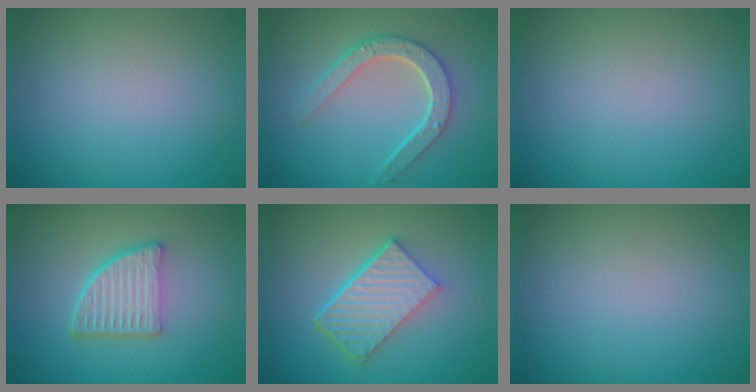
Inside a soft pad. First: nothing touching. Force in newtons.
{"total": 4.7, "press": 3.7, "slide": 2.9}
{"total": 0.0}
{"total": 5.2, "press": 3.7, "slide": 3.7}
{"total": 6.6, "press": 4.4, "slide": 4.9}
{"total": 0.0}